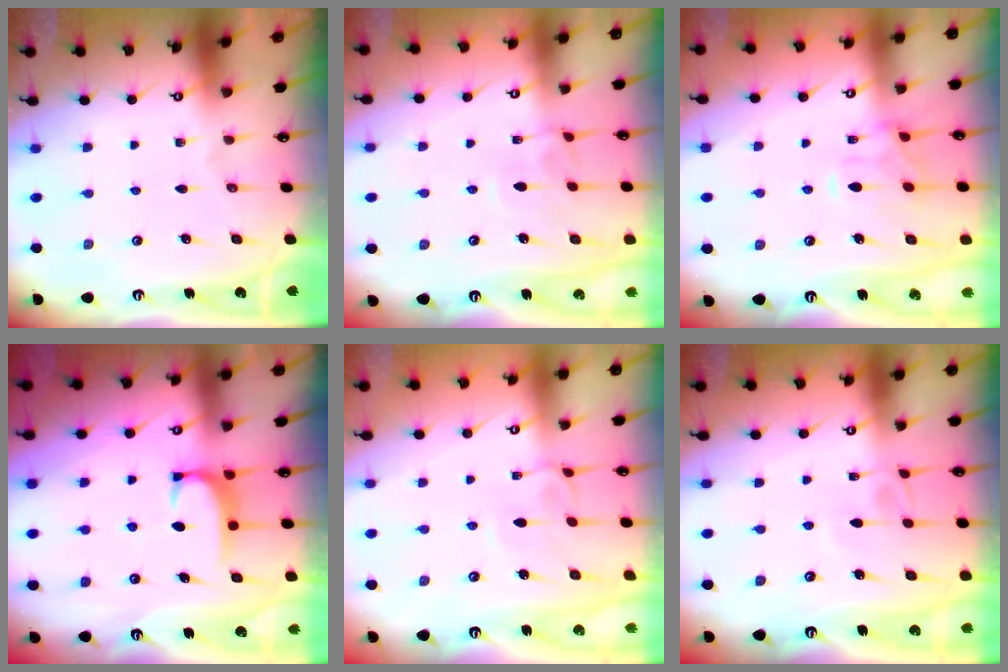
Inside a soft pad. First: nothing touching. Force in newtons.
{"total": 3.0, "press": 3.0, "slide": 0.2}
{"total": 3.2, "press": 3.0, "slide": 1.2}
{"total": 1.8, "press": 1.8, "slide": 0.5}
{"total": 3.1, "press": 3.1, "slide": 0.3}
{"total": 4.3, "press": 4.3, "slide": 0.2}